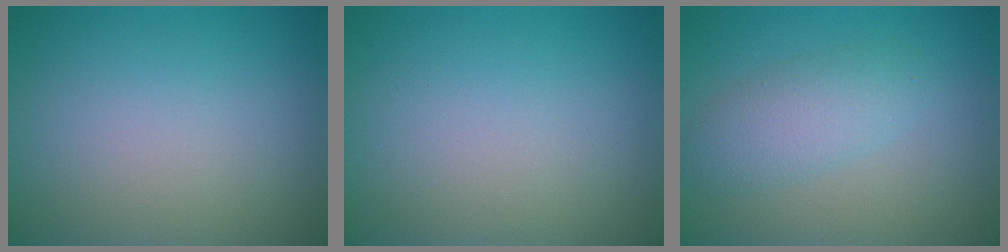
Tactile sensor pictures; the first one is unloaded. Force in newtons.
{"total": 0.0}
{"total": 3.2, "press": 3.2, "slide": 0.1}